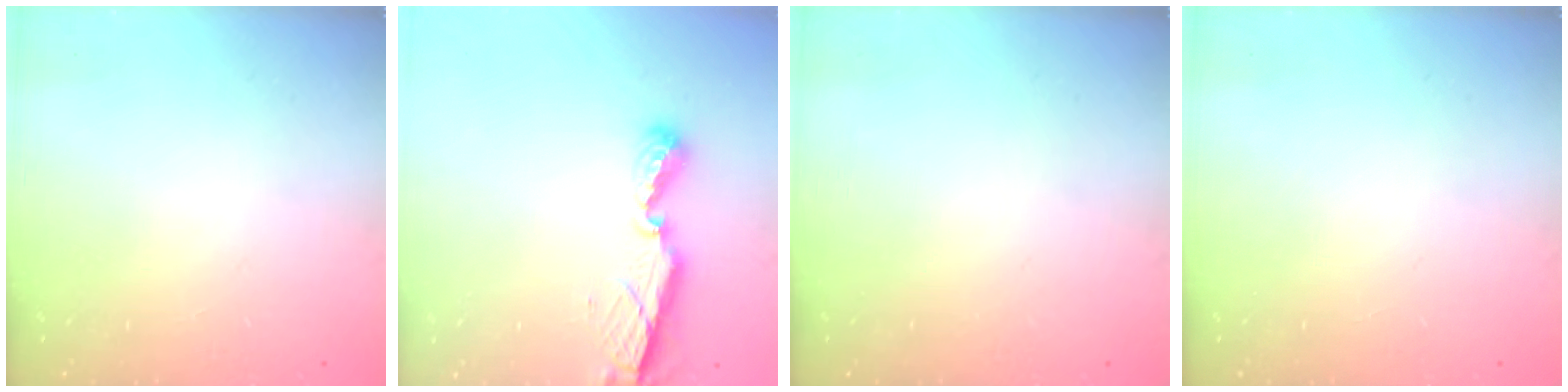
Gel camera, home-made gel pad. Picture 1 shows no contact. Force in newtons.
{"total": 7.9, "press": 7.8, "slide": 0.3}
{"total": 0.0}
{"total": 0.0}